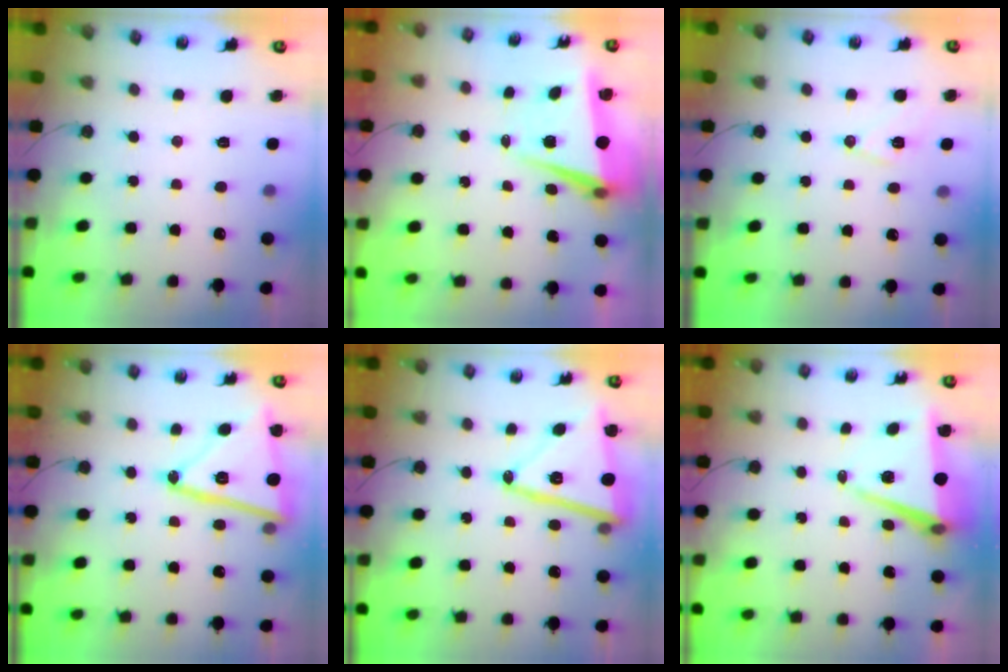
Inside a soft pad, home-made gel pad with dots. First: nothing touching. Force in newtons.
{"total": 5.7, "press": 5.3, "slide": 2.0}
{"total": 8.6, "press": 7.9, "slide": 3.5}
{"total": 20.6, "press": 20.6, "slide": 1.2}
{"total": 17.6, "press": 17.5, "slide": 1.7}
{"total": 7.4, "press": 6.2, "slide": 4.1}